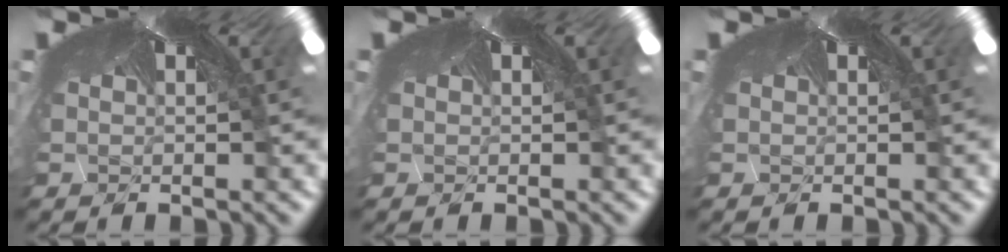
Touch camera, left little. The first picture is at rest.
{"total": 0.0}
{"total": 0.0}